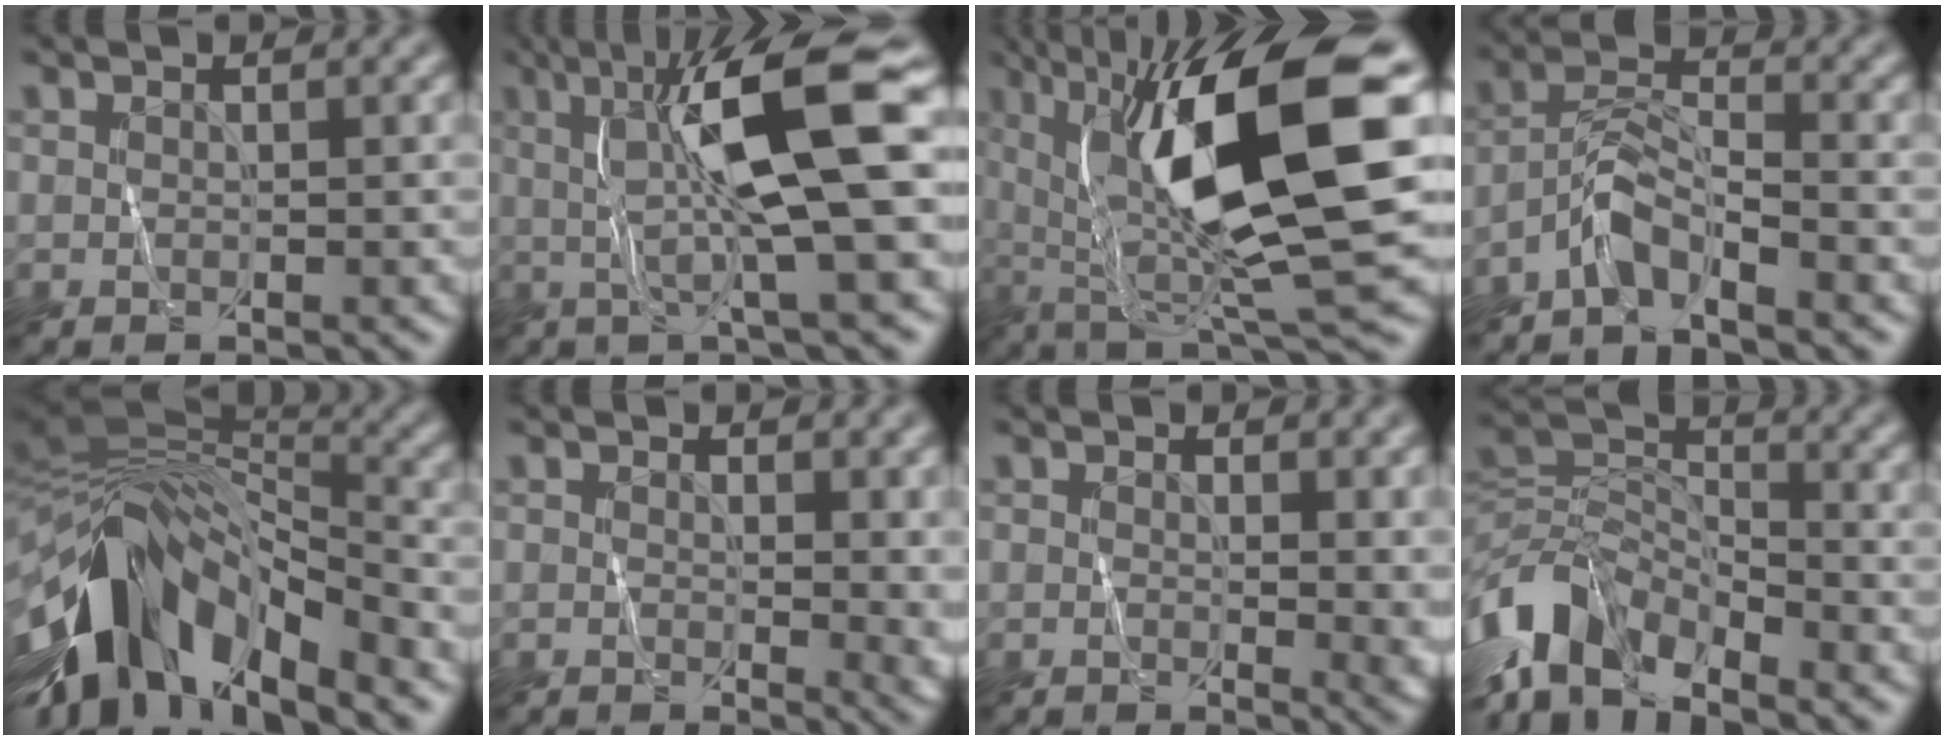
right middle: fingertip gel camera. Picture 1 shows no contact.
{"total": 10.5, "force": [2.0, 2.0, 10.1], "torque": [-0.164, 0.000, 0.039]}
{"total": 15.3, "force": [3.2, 3.5, 14.5], "torque": [-0.246, 0.004, 0.054]}
{"total": 3.2, "force": [-2.6, 0.5, 1.8], "torque": [-0.037, 0.013, -0.059]}
{"total": 13.7, "force": [-5.2, 6.6, 10.8], "torque": [-0.209, 0.013, -0.093]}
{"total": 4.3, "force": [0.3, 2.0, 3.8], "torque": [-0.030, -0.004, 0.005]}
{"total": 3.8, "force": [0.3, 1.6, 3.4], "torque": [-0.030, -0.005, 0.006]}
{"total": 7.3, "force": [-4.9, 3.6, 4.1], "torque": [-0.075, -0.001, -0.107]}